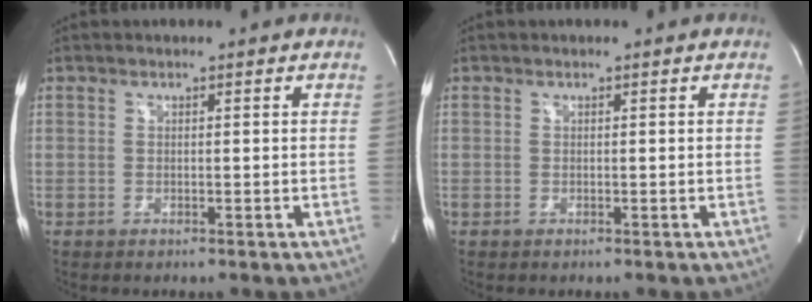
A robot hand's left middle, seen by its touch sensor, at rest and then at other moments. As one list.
[{"total": 0.0}]